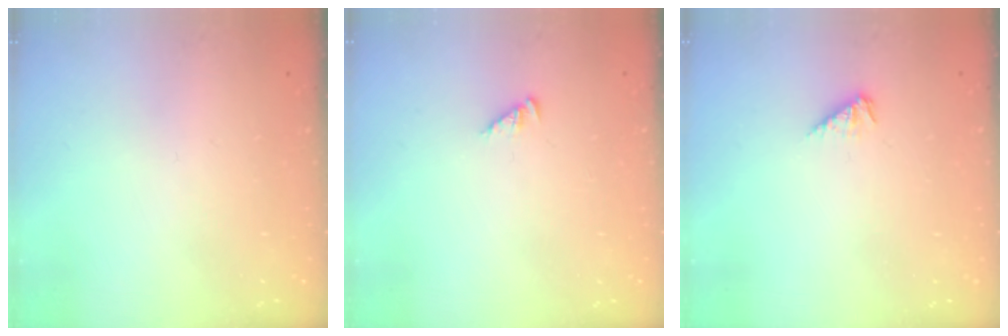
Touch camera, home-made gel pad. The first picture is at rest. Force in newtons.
{"total": 2.0, "press": 2.0, "slide": 0.2}
{"total": 4.0, "press": 4.0, "slide": 0.6}